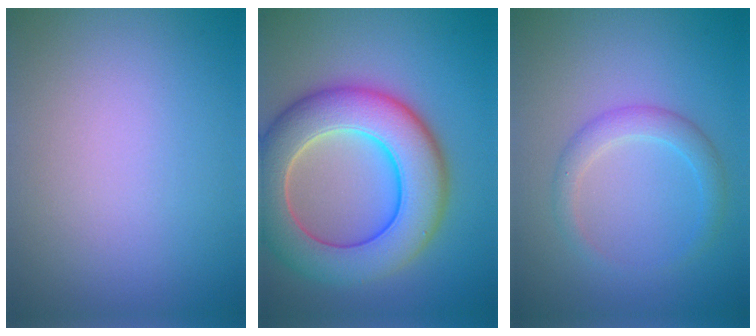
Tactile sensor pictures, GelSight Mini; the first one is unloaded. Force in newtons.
{"total": 10.3, "press": 10.3, "slide": 0.7}
{"total": 2.4, "press": 2.3, "slide": 0.2}